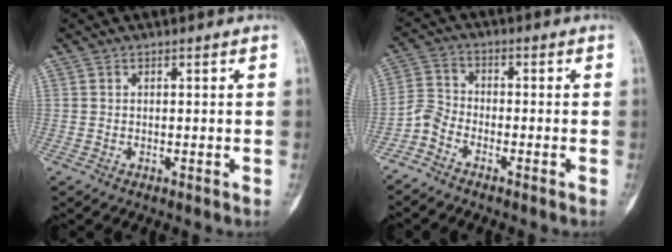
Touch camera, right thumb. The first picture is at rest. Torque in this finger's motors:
{"motor_torque": [2.97, 1.89, -0.10, -0.45, 0.09]}